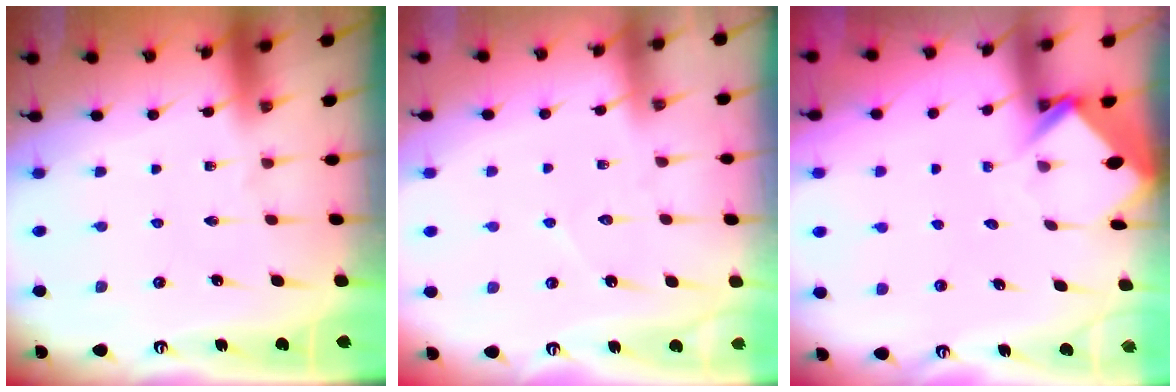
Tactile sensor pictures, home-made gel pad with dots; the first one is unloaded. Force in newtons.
{"total": 4.1, "press": 4.1, "slide": 0.4}
{"total": 3.9, "press": 3.8, "slide": 0.3}